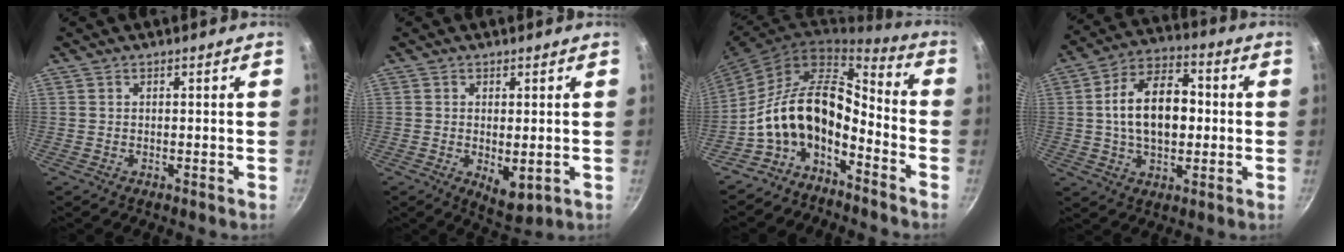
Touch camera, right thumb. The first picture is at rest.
{"total": 5.6, "force": [-0.8, 2.6, 4.9], "torque": [-0.068, -0.014, -0.003]}
{"total": 14.6, "force": [-6.0, 8.0, 10.6], "torque": [-0.166, 0.083, -0.129]}
{"total": 15.3, "force": [0.5, 9.5, 11.9], "torque": [-0.170, 0.028, -0.001]}